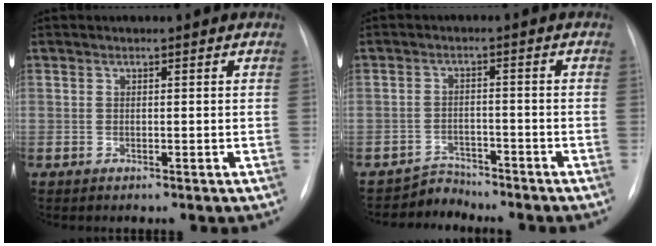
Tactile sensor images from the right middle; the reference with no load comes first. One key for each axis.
{"total": 3.3, "fx": -2.9, "fy": 0.5, "fz": -1.4, "tx": 0.035, "ty": -0.001, "tz": -0.046}